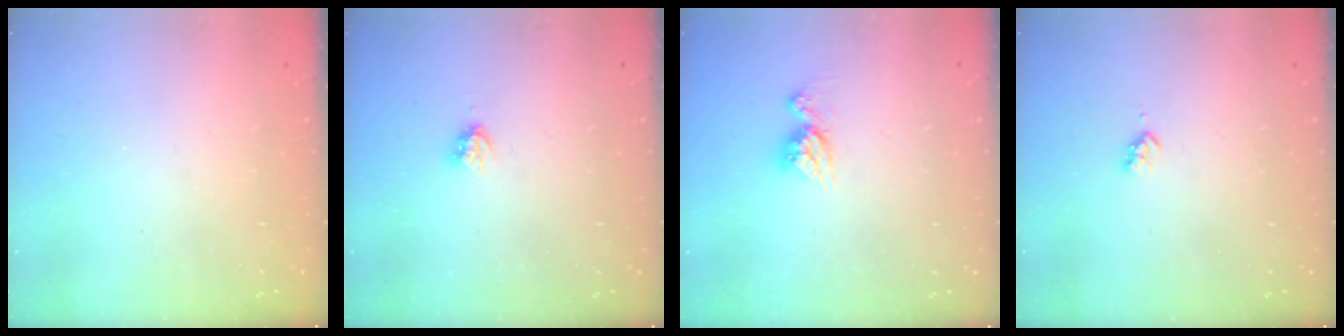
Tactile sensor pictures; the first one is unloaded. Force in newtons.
{"total": 3.5, "press": 3.5, "slide": 0.1}
{"total": 8.7, "press": 8.7, "slide": 0.8}
{"total": 2.3, "press": 2.3, "slide": 0.4}